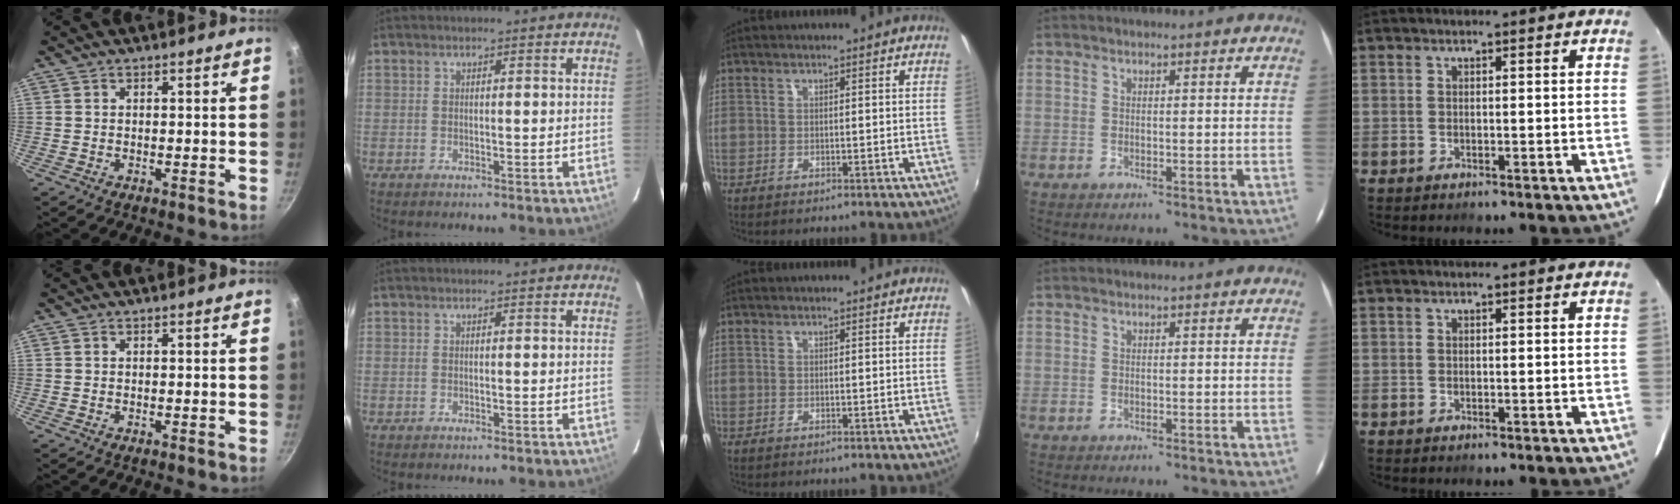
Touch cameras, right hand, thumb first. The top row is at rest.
{}